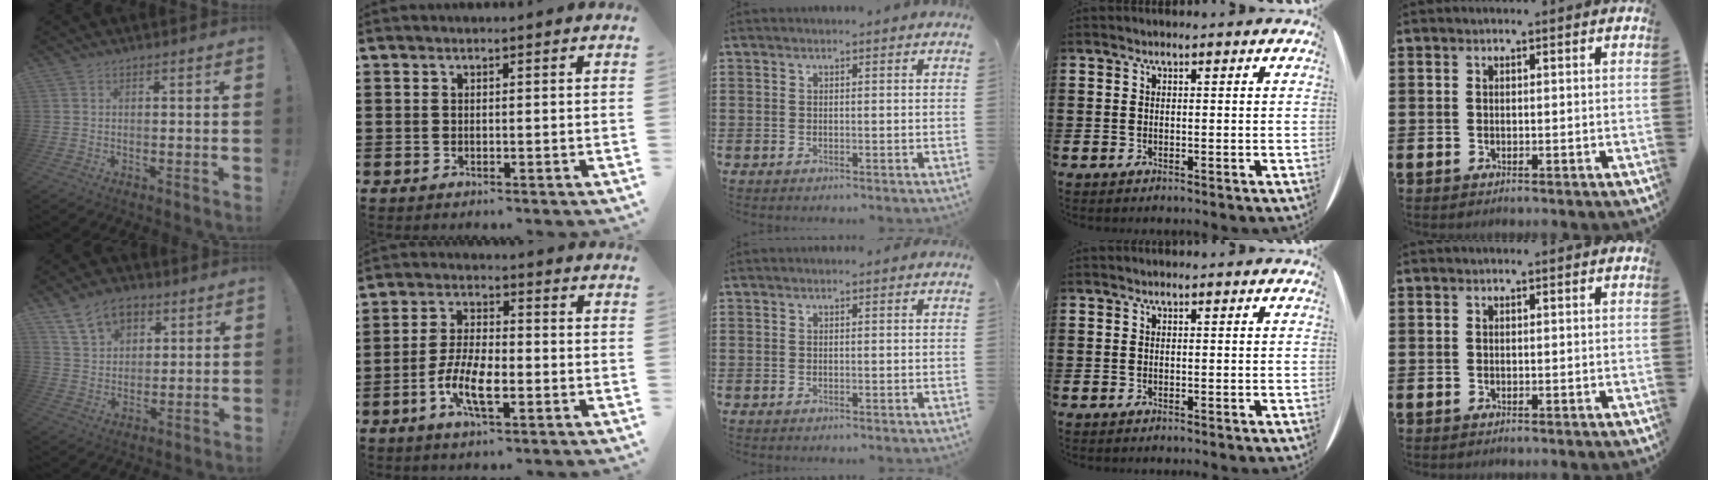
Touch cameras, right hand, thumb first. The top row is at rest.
{"thumb": {"total": 11.7, "force": [6.7, 8.0, 5.4], "torque": [-0.084, -0.026, 0.128]}, "index": {"total": 7.5, "force": [-3.0, 2.7, 6.4], "torque": [-0.145, -0.010, -0.061]}}